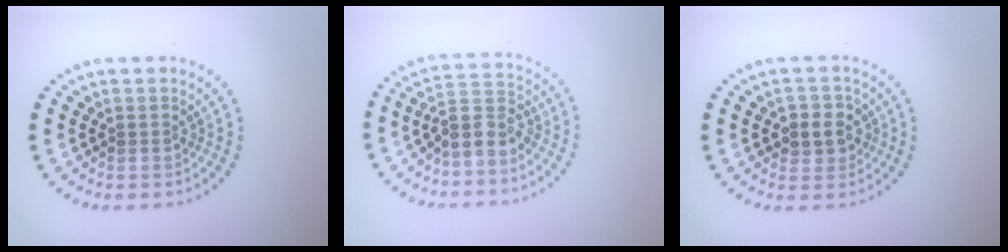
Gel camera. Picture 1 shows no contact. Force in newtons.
{"total": 3.2, "press": 2.8, "slide": 1.5}
{"total": 2.9, "press": 2.7, "slide": 0.9}